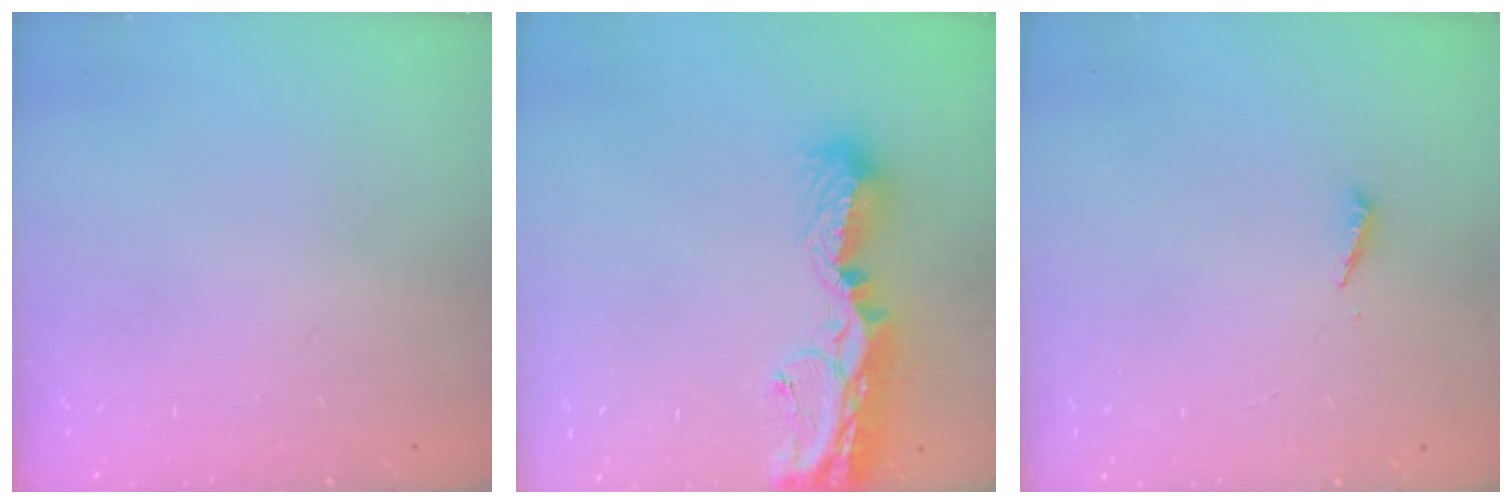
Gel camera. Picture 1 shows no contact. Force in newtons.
{"total": 15.0, "press": 15.0, "slide": 1.2}
{"total": 2.0, "press": 2.0, "slide": 0.2}